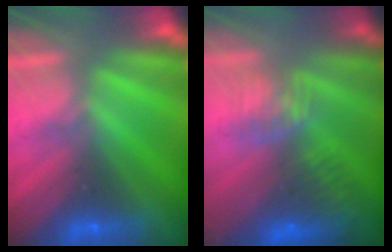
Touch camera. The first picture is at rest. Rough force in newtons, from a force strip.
{"total": 7.8}